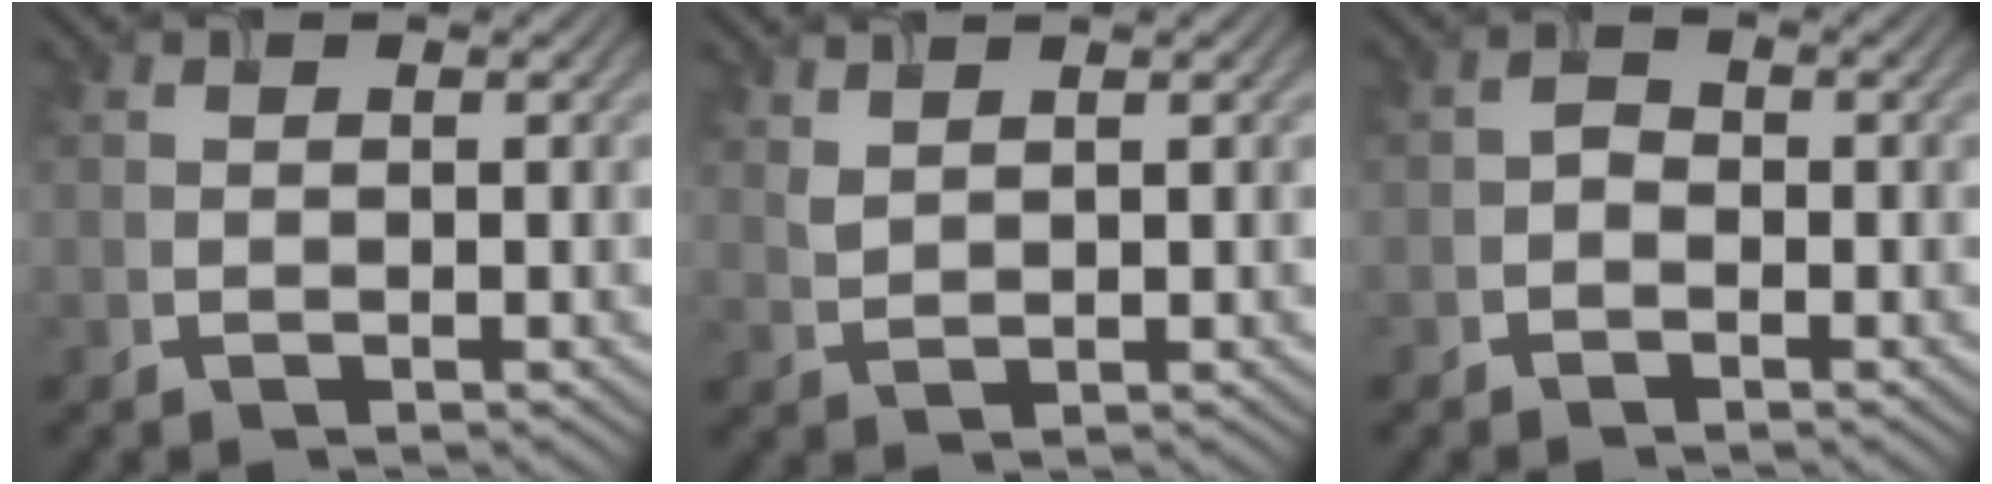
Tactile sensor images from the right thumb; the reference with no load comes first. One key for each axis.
{"total": 1.8, "fx": 1.5, "fy": 0.5, "fz": 0.9, "tx": -0.025, "ty": 0.000, "tz": 0.038}
{"total": 1.3, "fx": -0.7, "fy": 0.9, "fz": 0.6, "tx": -0.010, "ty": 0.005, "tz": -0.019}